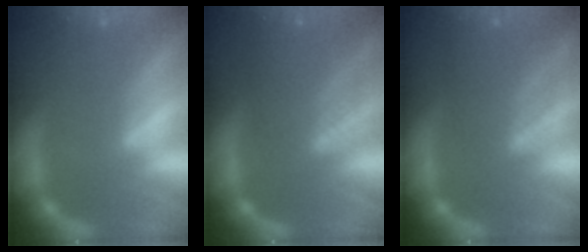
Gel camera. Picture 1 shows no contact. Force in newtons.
{"total": 6.6}
{"total": 5.5}